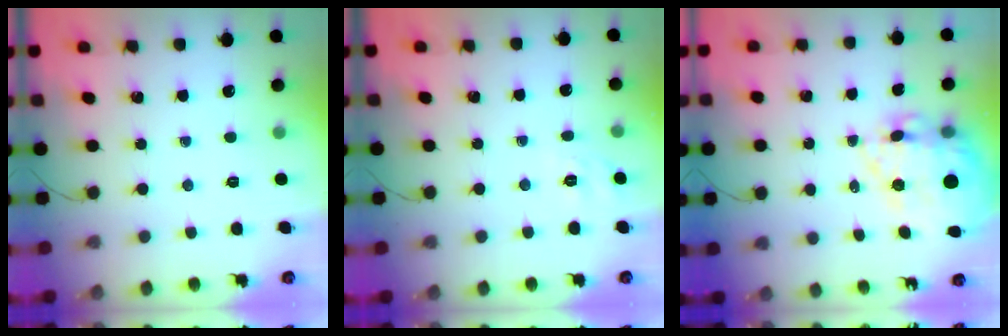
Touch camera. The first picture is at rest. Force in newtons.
{"total": 1.7, "press": 0.0, "slide": 1.7}
{"total": 19.2, "press": 18.8, "slide": 3.7}